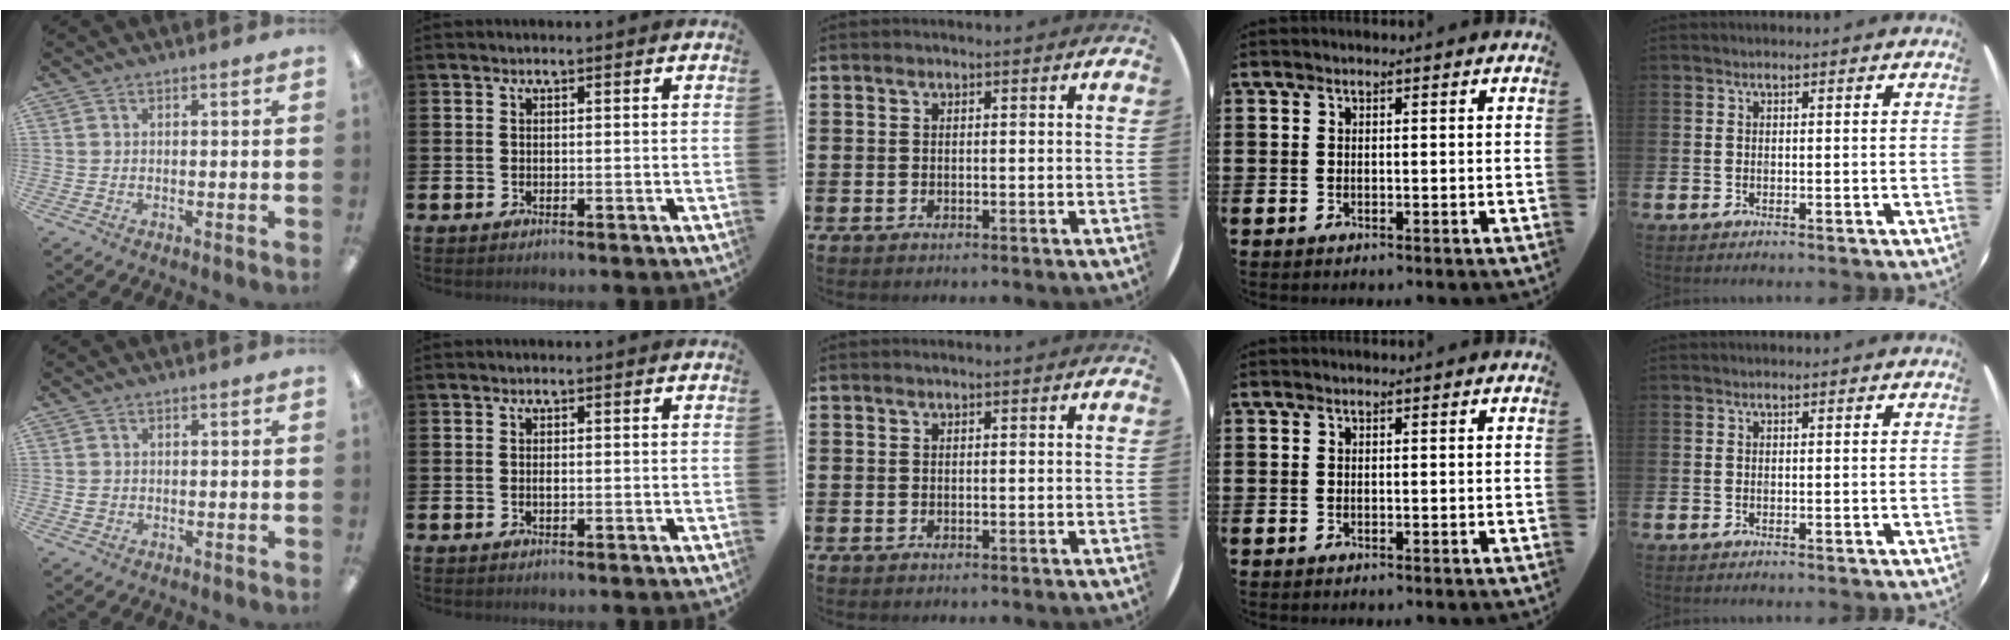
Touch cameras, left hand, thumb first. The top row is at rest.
{"thumb": {"total": 1.2, "force": [-0.2, 1.2, 0.3], "torque": [-0.006, 0.003, -0.005]}, "index": {"total": 0.6, "force": [-0.1, 0.2, 0.5], "torque": [-0.012, 0.000, -0.001]}}